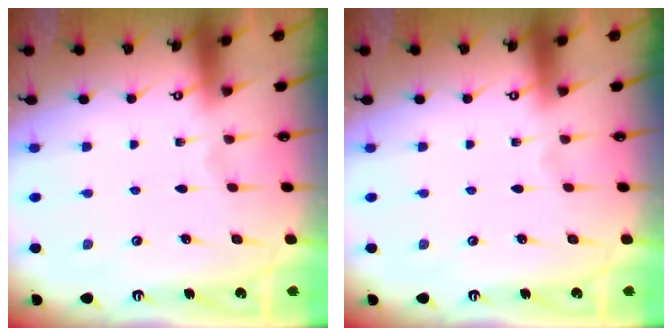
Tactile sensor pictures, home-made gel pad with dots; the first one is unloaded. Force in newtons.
{"total": 0.0}